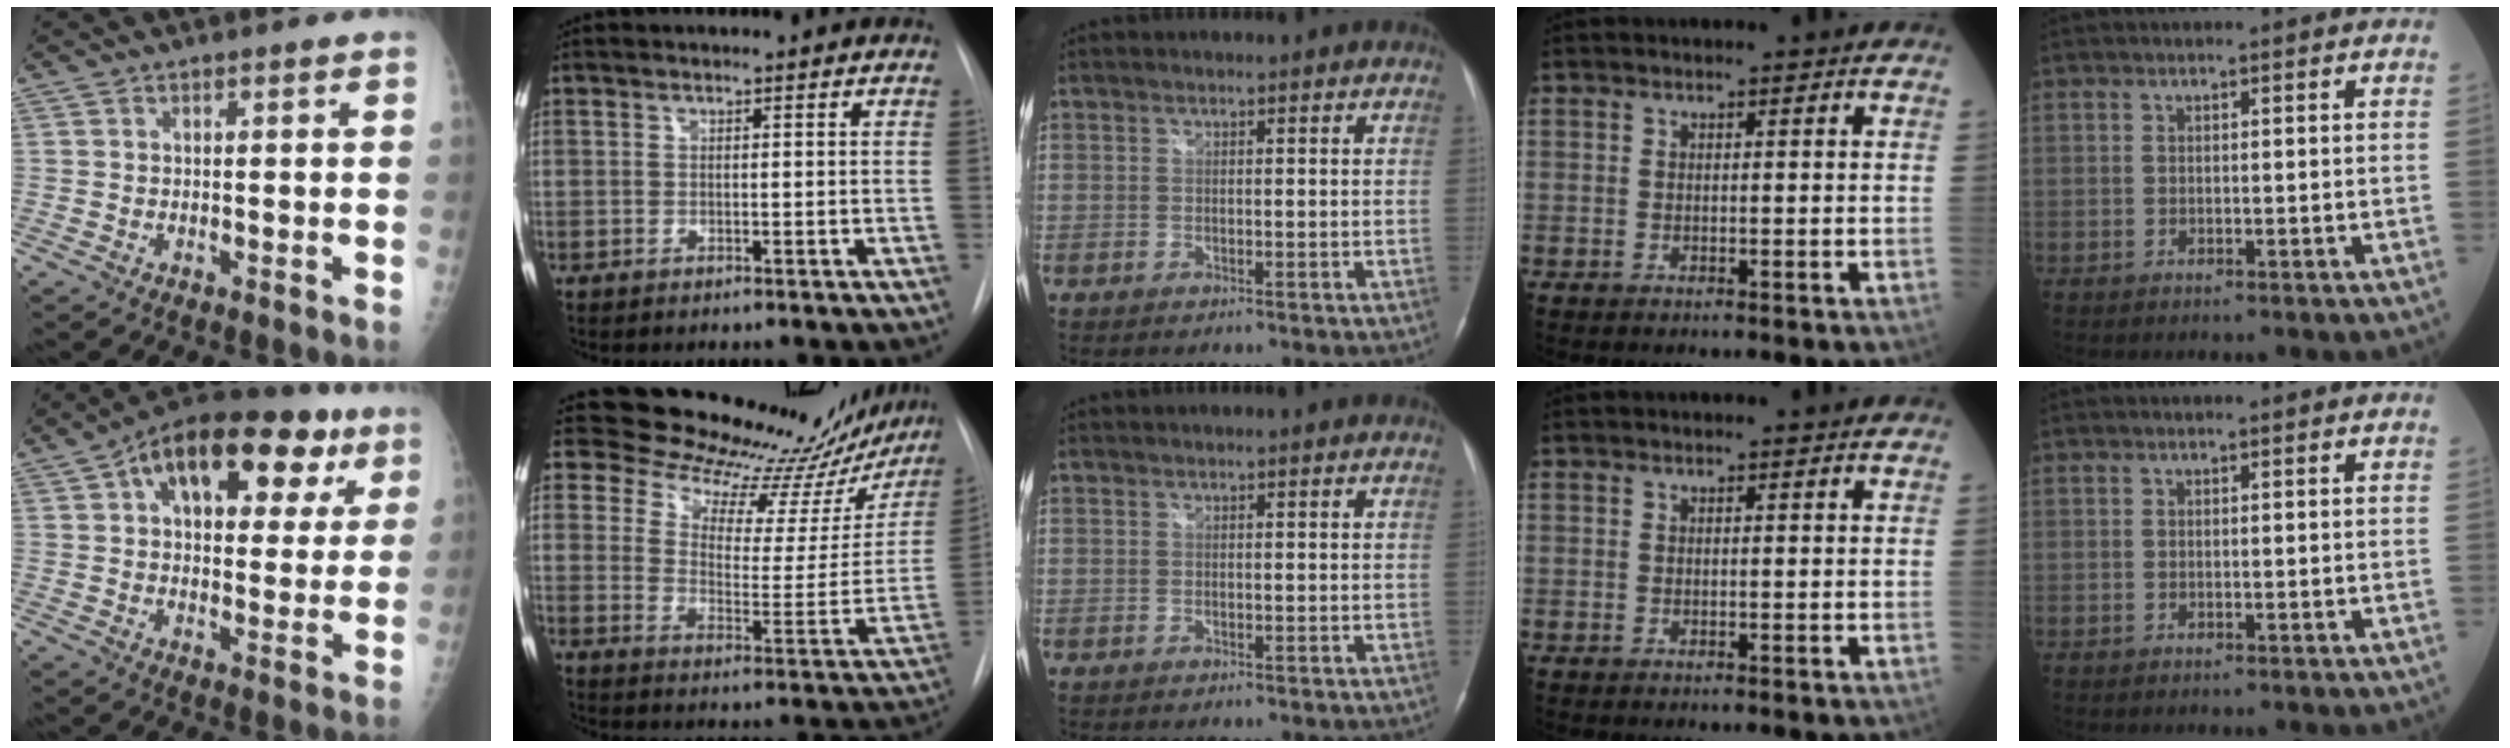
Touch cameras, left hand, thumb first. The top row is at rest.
{"thumb": {"total": 21.5, "force": [8.9, 11.6, 15.7], "torque": [-0.192, 0.022, 0.126]}, "index": {"total": 21.8, "force": [20.0, 6.0, 6.1], "torque": [-0.078, -0.078, 0.245]}}